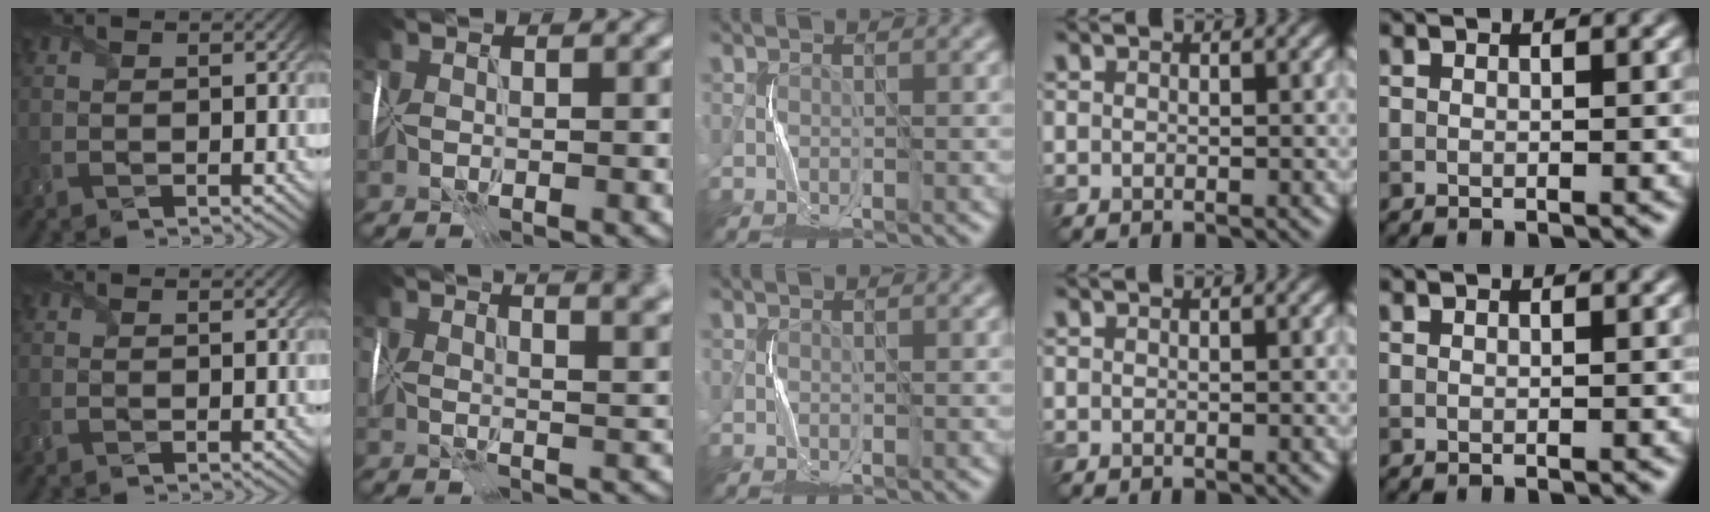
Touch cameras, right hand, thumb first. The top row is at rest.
{"thumb": {"total": 1.3, "force": [1.2, 0.4, 0.5], "torque": [-0.020, 0.001, 0.019]}, "index": {"total": 12.9, "force": [8.3, 4.8, 8.6], "torque": [-0.076, 0.064, 0.081]}}